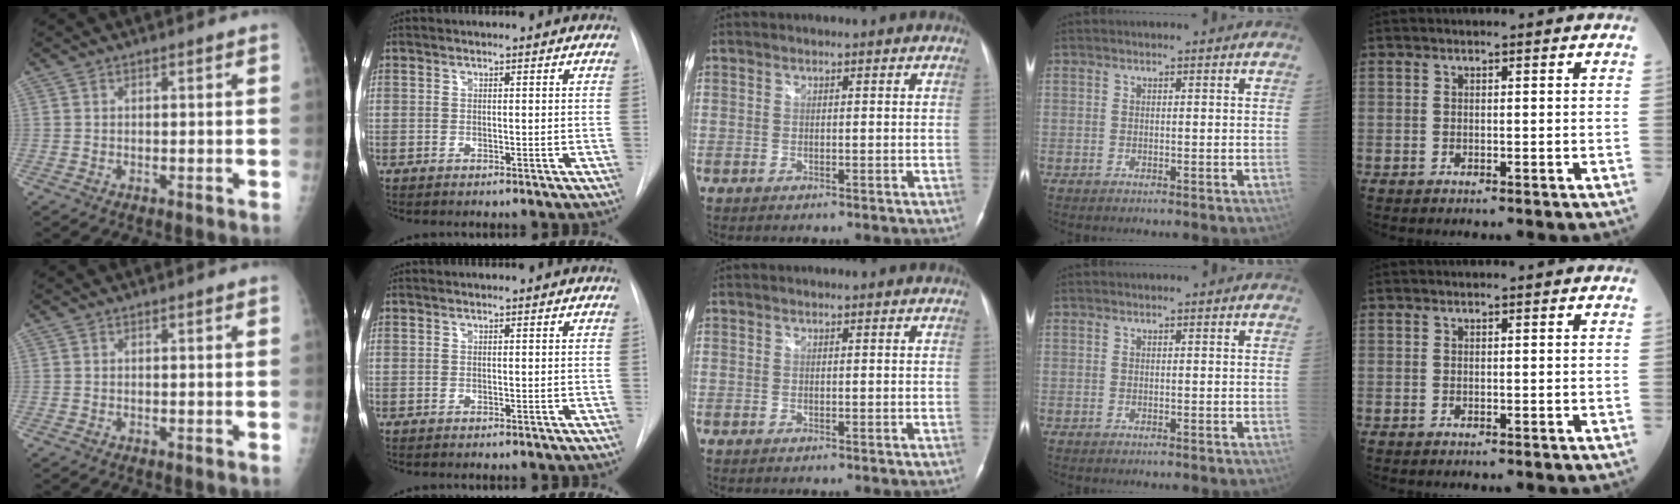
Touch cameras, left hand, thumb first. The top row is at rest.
{}